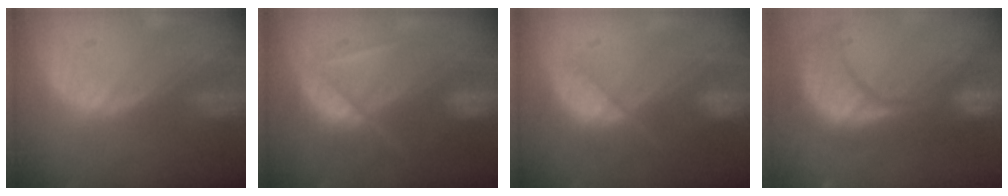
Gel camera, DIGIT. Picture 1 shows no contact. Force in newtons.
{"total": 7.4, "press": 6.5, "slide": 3.4}
{"total": 7.2, "press": 6.6, "slide": 2.9}
{"total": 12.3, "press": 11.1, "slide": 5.3}